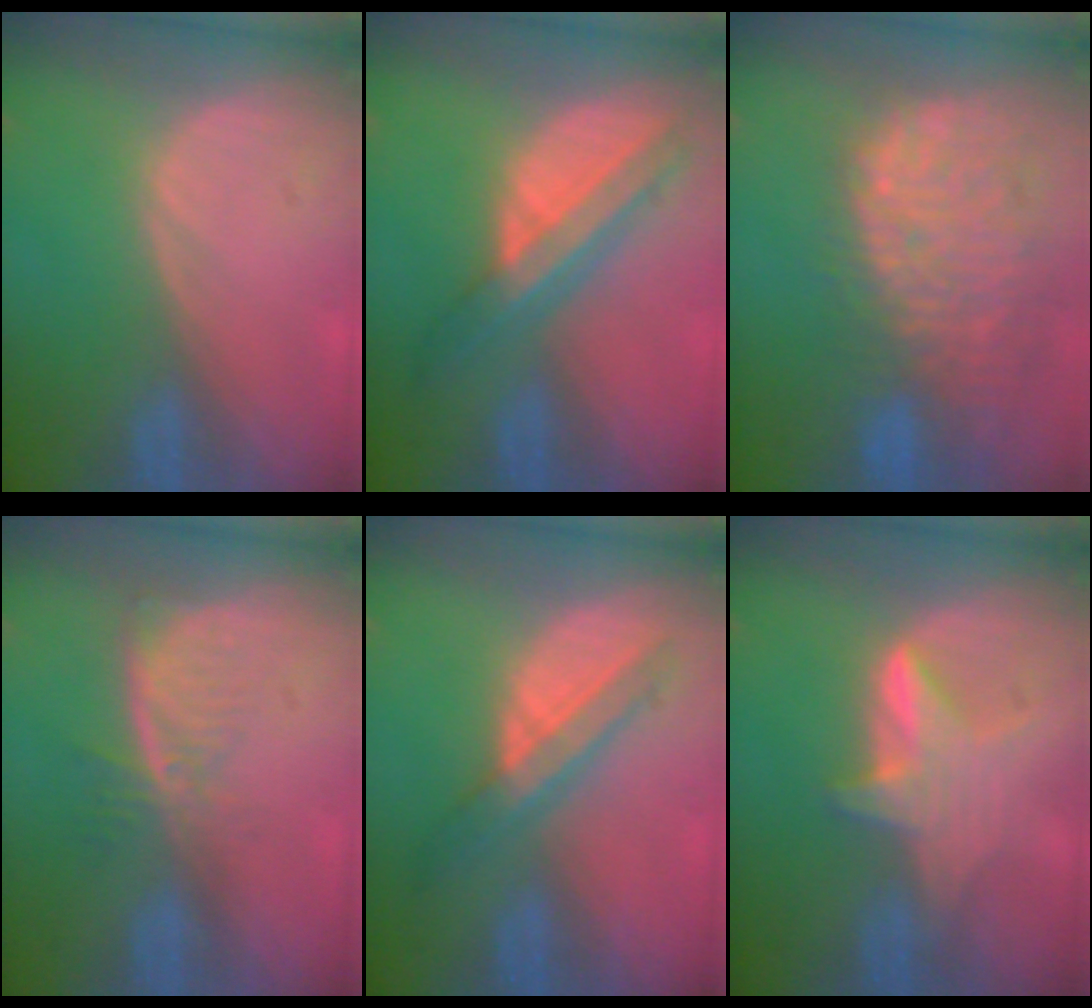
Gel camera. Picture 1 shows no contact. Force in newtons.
{"total": 8.2, "press": 6.9, "slide": 4.4}
{"total": 13.8, "press": 11.6, "slide": 7.5}
{"total": 5.9, "press": 5.0, "slide": 3.1}
{"total": 5.7, "press": 5.7, "slide": 0.3}
{"total": 6.1, "press": 5.8, "slide": 1.9}